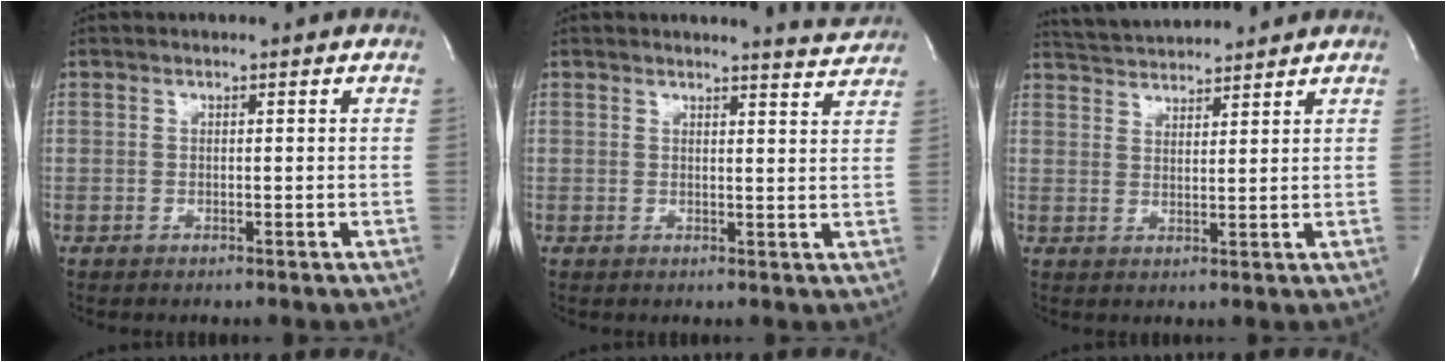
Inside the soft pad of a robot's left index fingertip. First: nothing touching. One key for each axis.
{"total": 3.7, "fx": 3.6, "fy": -0.5, "fz": -0.4, "tx": -0.004, "ty": -0.032, "tz": 0.030}
{"total": 7.4, "fx": 7.3, "fy": 0.4, "fz": 1.4, "tx": -0.036, "ty": 0.022, "tz": 0.120}